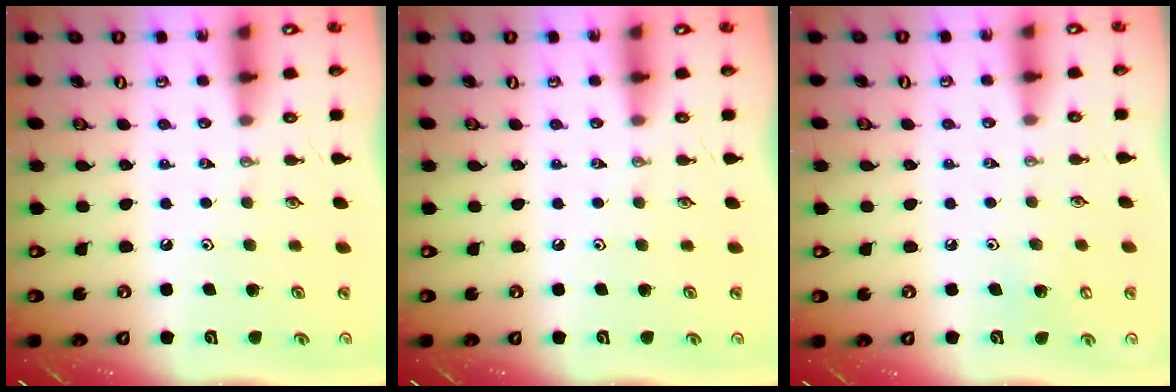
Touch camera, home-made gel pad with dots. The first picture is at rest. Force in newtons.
{"total": 0.0}
{"total": 5.0, "press": 4.9, "slide": 0.4}